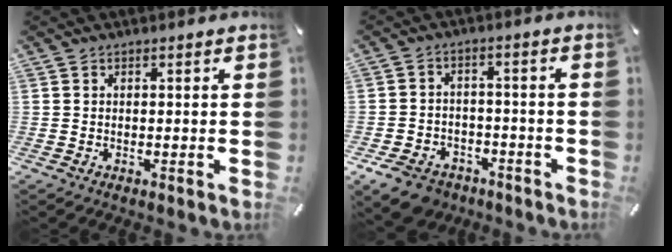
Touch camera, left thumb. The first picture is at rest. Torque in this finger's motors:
{"motor_torque": [0.09, 0.97, 0.10, 0.05, 0.14]}